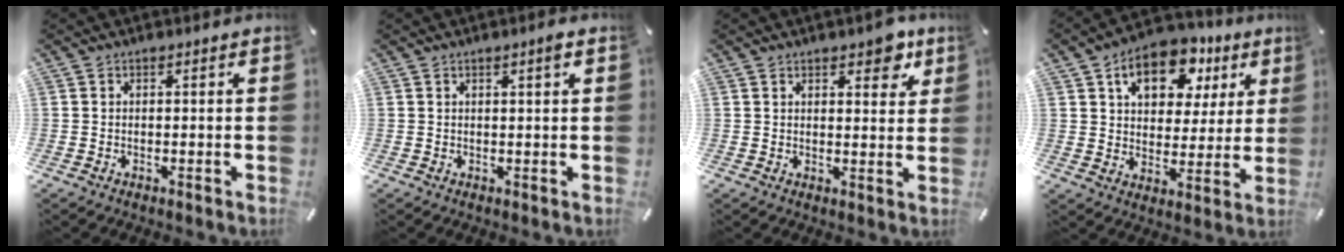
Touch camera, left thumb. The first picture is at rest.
{"total": 1.9, "force": [1.0, 0.2, 1.6], "torque": [-0.031, 0.001, 0.016]}
{"total": 6.2, "force": [4.2, 3.1, 3.3], "torque": [-0.028, -0.020, 0.066]}
{"total": 13.9, "force": [7.2, 9.2, 7.5], "torque": [-0.108, -0.026, 0.125]}